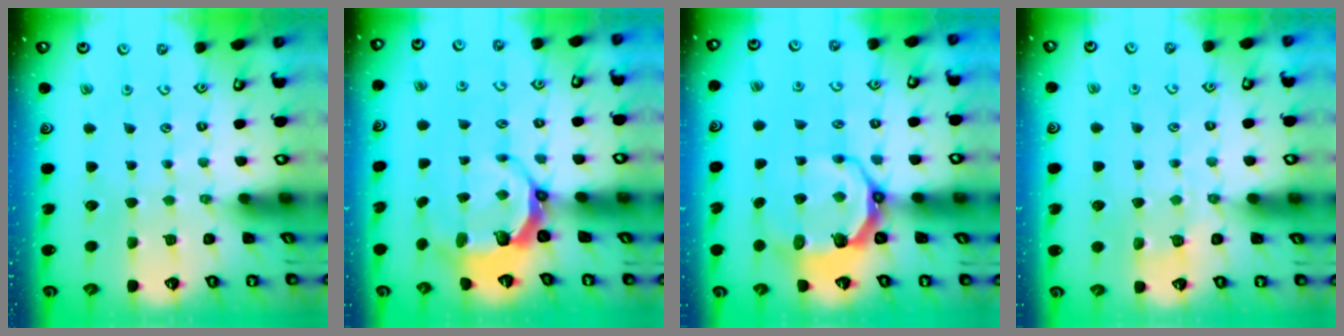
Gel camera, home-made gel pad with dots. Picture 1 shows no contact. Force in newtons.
{"total": 6.8, "press": 5.4, "slide": 4.1}
{"total": 7.8, "press": 6.4, "slide": 4.4}
{"total": 3.0, "press": 2.6, "slide": 1.5}